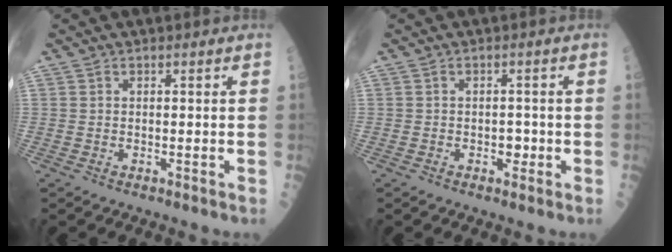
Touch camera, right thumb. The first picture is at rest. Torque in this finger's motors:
{"motor_torque": [0.48, 0.38, 0.13, 0.20, 0.00]}